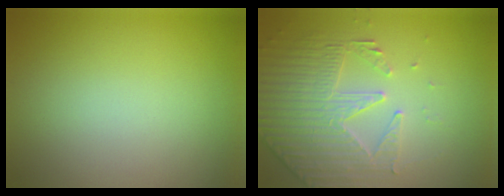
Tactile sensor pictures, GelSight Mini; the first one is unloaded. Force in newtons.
{"total": 4.9, "press": 3.9, "slide": 2.9}